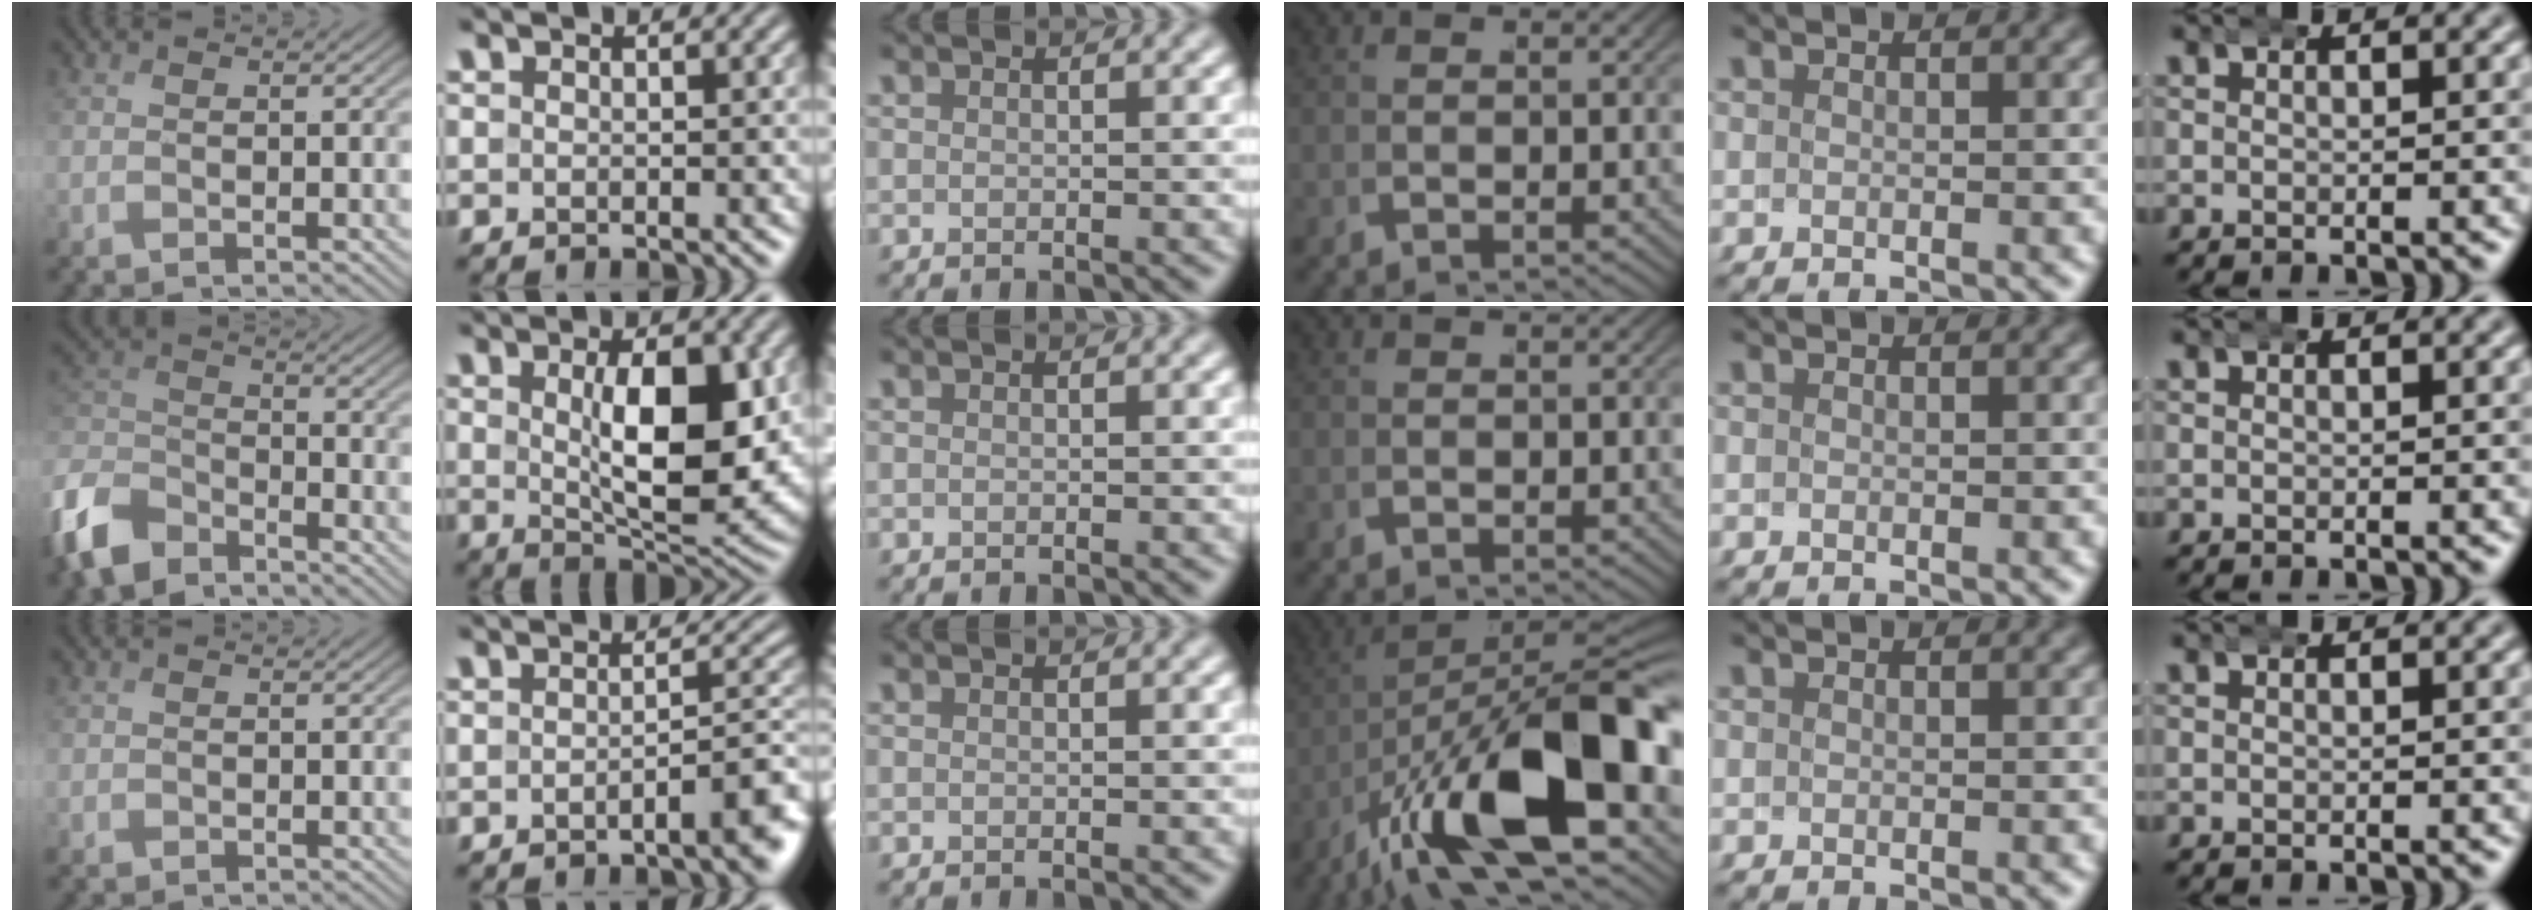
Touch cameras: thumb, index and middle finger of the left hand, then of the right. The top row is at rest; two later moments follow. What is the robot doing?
{"motion": "wrap", "object": "bandana"}